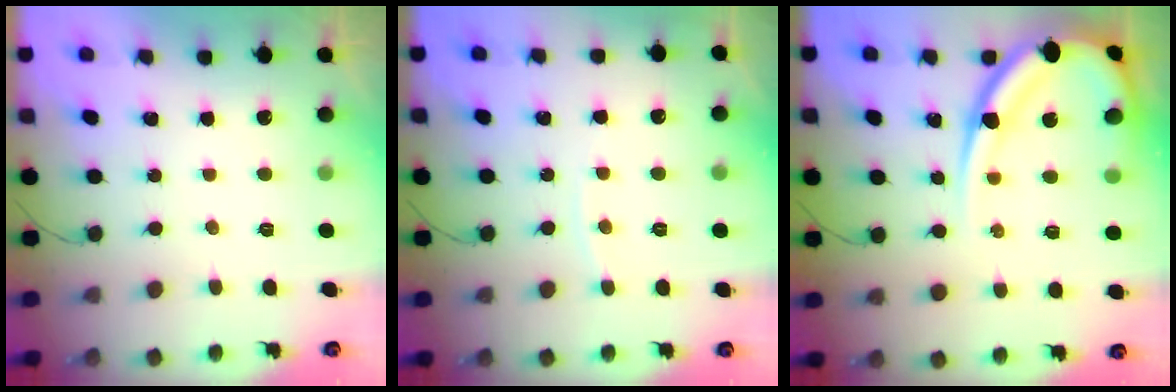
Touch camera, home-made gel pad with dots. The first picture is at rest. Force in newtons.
{"total": 2.7, "press": 2.7, "slide": 0.3}
{"total": 15.9, "press": 15.8, "slide": 1.8}